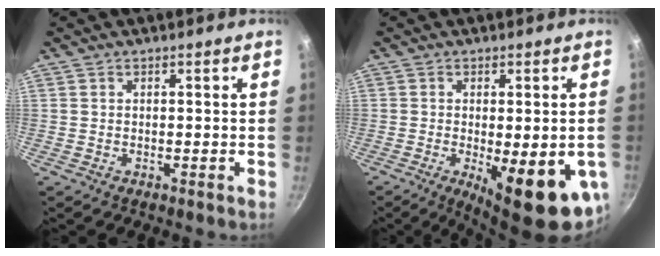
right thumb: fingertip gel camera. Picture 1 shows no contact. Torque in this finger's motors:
{"motor_torque": [-0.09, 0.95, 0.19, -0.10, 0.33]}